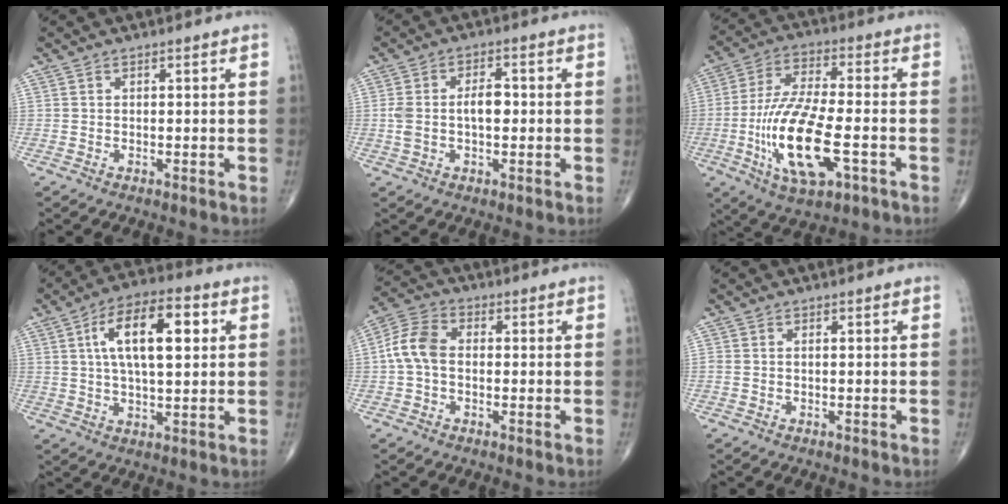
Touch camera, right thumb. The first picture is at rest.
{"total": 6.3, "force": [0.0, 3.4, 5.4], "torque": [-0.111, 0.022, 0.000]}
{"total": 17.2, "force": [-4.8, 6.2, 15.3], "torque": [-0.312, 0.012, -0.082]}
{"total": 14.2, "force": [3.6, 6.1, 12.3], "torque": [-0.192, 0.010, 0.056]}
{"total": 7.3, "force": [-0.3, 4.9, 5.4], "torque": [-0.108, 0.022, -0.017]}
{"total": 0.7, "force": [0.0, 0.4, 0.6], "torque": [-0.017, 0.004, 0.003]}